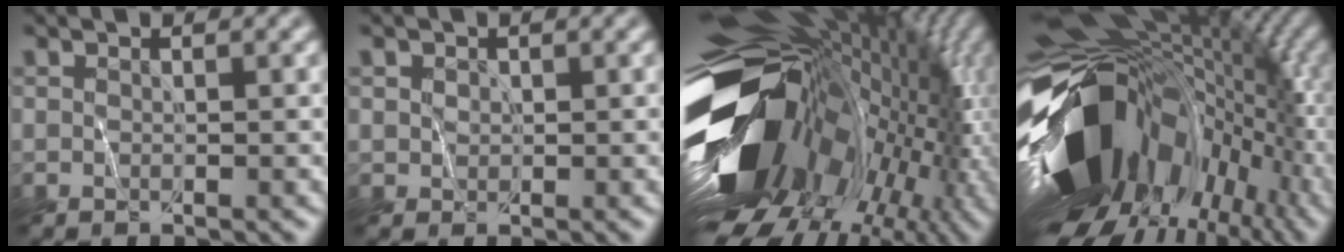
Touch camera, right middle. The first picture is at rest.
{"total": 1.0, "force": [0.7, 0.7, -0.1], "torque": [0.008, 0.000, 0.011]}
{"total": 18.0, "force": [-1.8, 11.3, 13.9], "torque": [-0.277, -0.041, -0.003]}
{"total": 17.2, "force": [-2.4, 11.8, 12.3], "torque": [-0.245, -0.022, -0.034]}